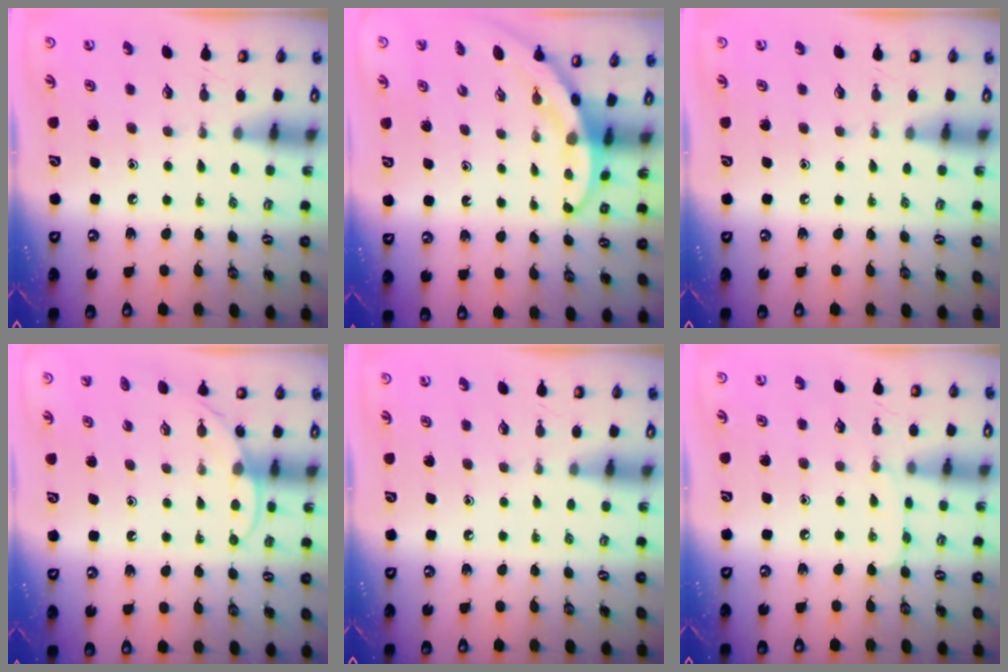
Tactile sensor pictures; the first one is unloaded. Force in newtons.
{"total": 3.3, "press": 3.3, "slide": 0.2}
{"total": 0.0}
{"total": 6.6, "press": 6.6, "slide": 0.3}
{"total": 0.0}
{"total": 7.8, "press": 7.7, "slide": 0.5}